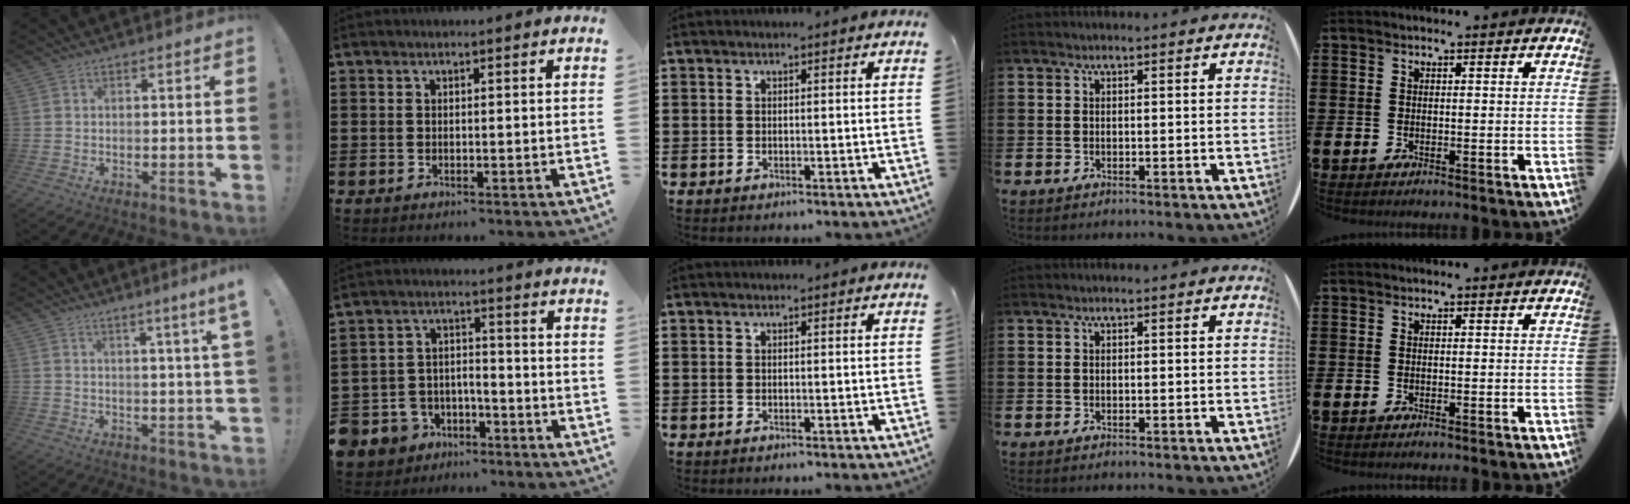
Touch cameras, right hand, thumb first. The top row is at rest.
{"thumb": {"total": 5.2, "force": [2.5, -1.1, 4.4], "torque": [-0.053, -0.020, 0.033]}, "index": {"total": 5.6, "force": [-4.7, 3.1, 0.8], "torque": [-0.056, 0.006, -0.101]}}